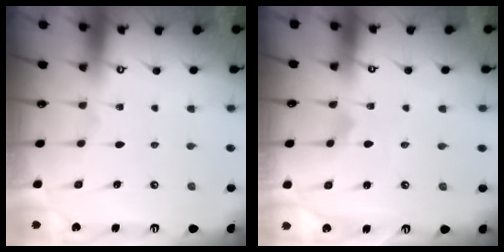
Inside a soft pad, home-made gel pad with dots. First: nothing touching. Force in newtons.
{"total": 1.7, "press": 1.7, "slide": 0.1}